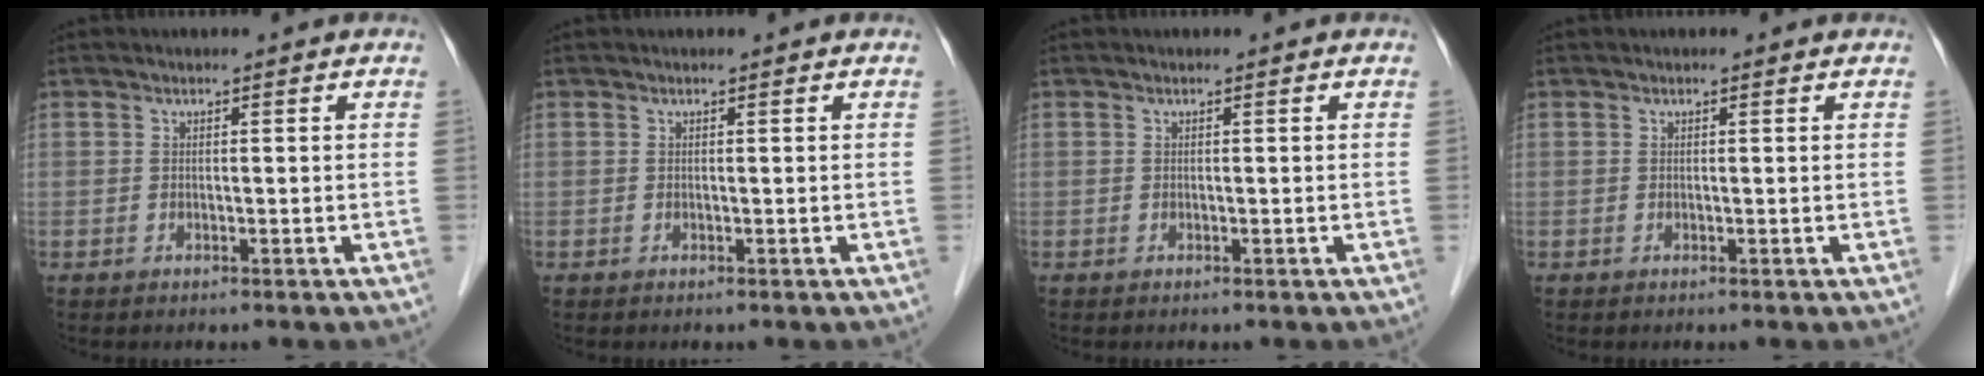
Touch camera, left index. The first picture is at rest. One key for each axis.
{"total": 0.0}
{"total": 0.0}
{"total": 0.0}